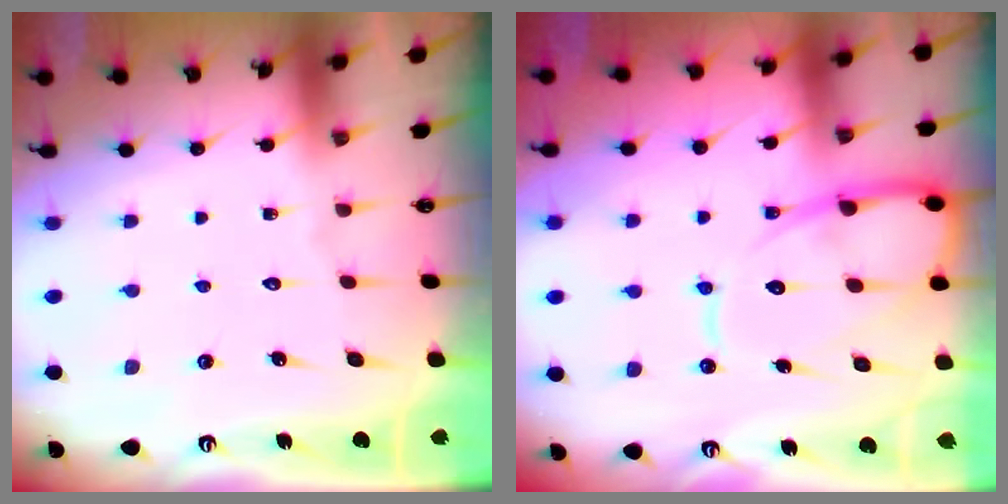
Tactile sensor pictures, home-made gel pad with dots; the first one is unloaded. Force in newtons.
{"total": 12.5, "press": 12.5, "slide": 1.3}